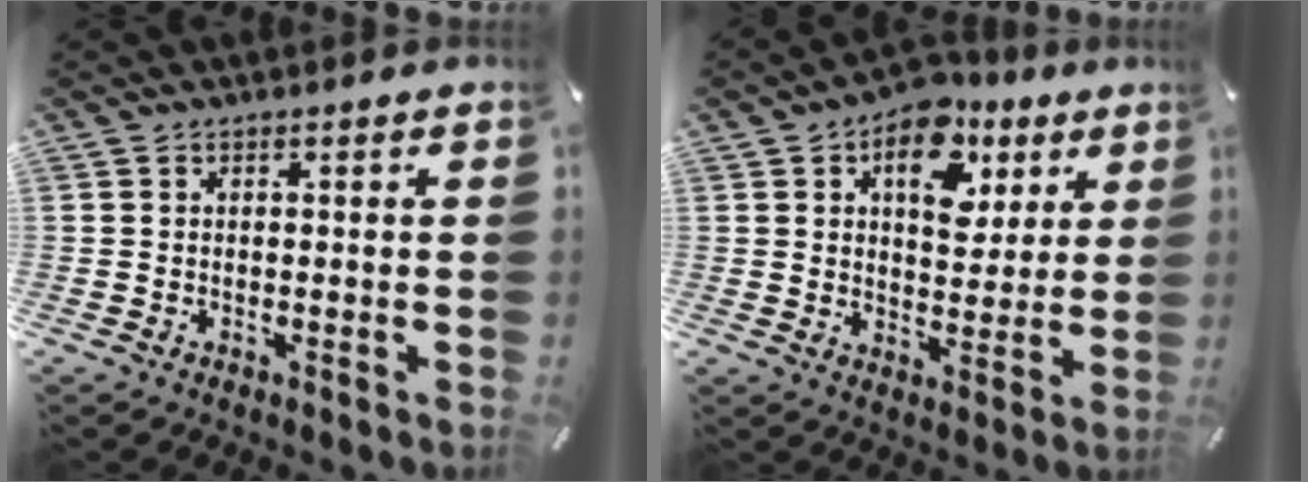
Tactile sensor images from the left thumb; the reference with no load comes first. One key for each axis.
{"total": 12.6, "fx": 5.8, "fy": 8.5, "fz": 7.2, "tx": -0.083, "ty": -0.031, "tz": 0.097}